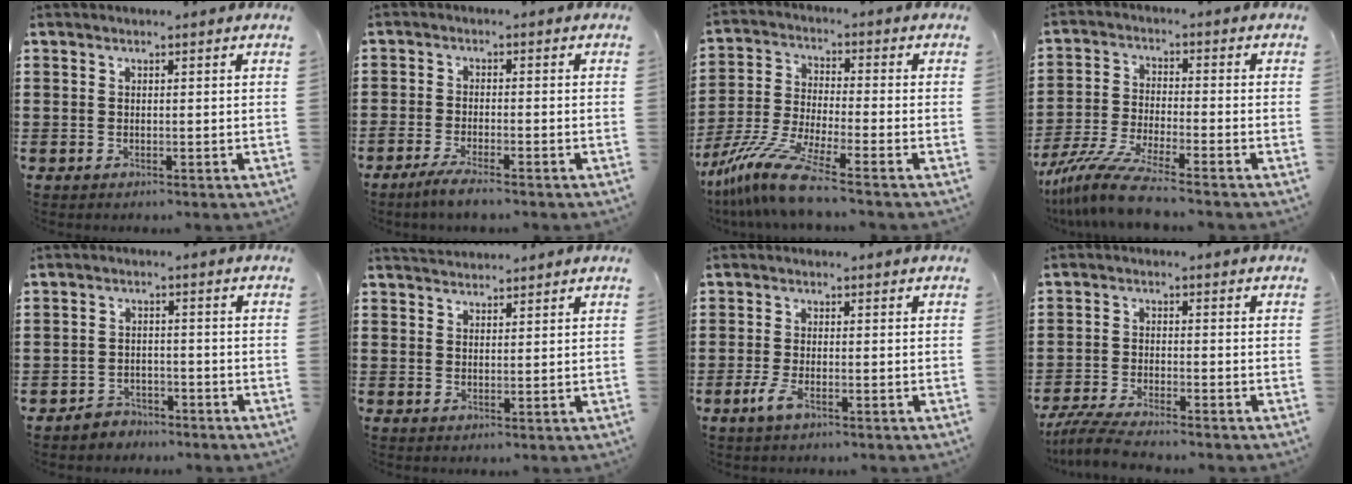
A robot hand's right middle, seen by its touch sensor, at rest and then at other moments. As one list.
[{"total": 3.2, "force": [-2.7, 0.0, 1.7], "torque": [-0.036, -0.004, -0.053]}, {"total": 9.8, "force": [-7.7, 0.5, 6.1], "torque": [-0.146, -0.010, -0.159]}, {"total": 8.4, "force": [-7.1, 0.5, 4.4], "torque": [-0.102, -0.008, -0.142]}, {"total": 2.9, "force": [-2.8, 0.9, -0.2], "torque": [-0.005, 0.004, -0.061]}, {"total": 2.0, "force": [2.0, 0.2, -0.1], "torque": [-0.003, 0.002, 0.039]}, {"total": 3.0, "force": [-1.6, 0.9, 2.4], "torque": [-0.062, -0.006, -0.035]}, {"total": 4.6, "force": [-4.2, 0.2, 1.8], "torque": [-0.051, -0.012, -0.088]}]